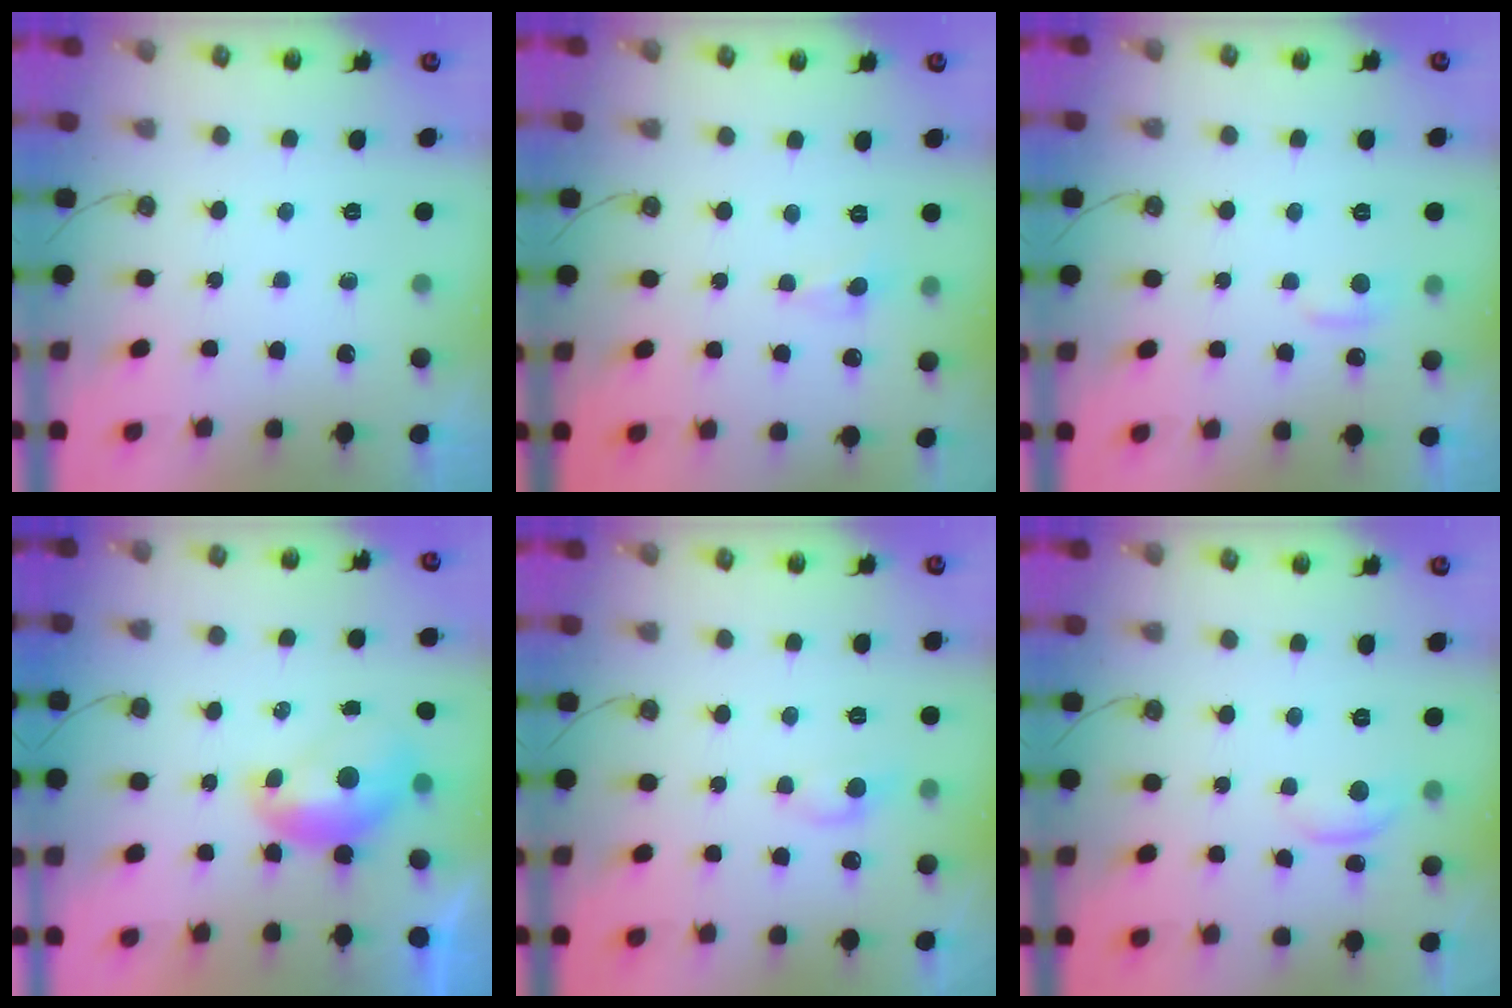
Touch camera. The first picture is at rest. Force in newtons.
{"total": 0.6, "press": 0.5, "slide": 0.3}
{"total": 1.0, "press": 0.0, "slide": 1.0}
{"total": 1.7, "press": 1.7, "slide": 0.4}
{"total": 2.7, "press": 2.7, "slide": 0.6}
{"total": 1.8, "press": 1.8, "slide": 0.4}